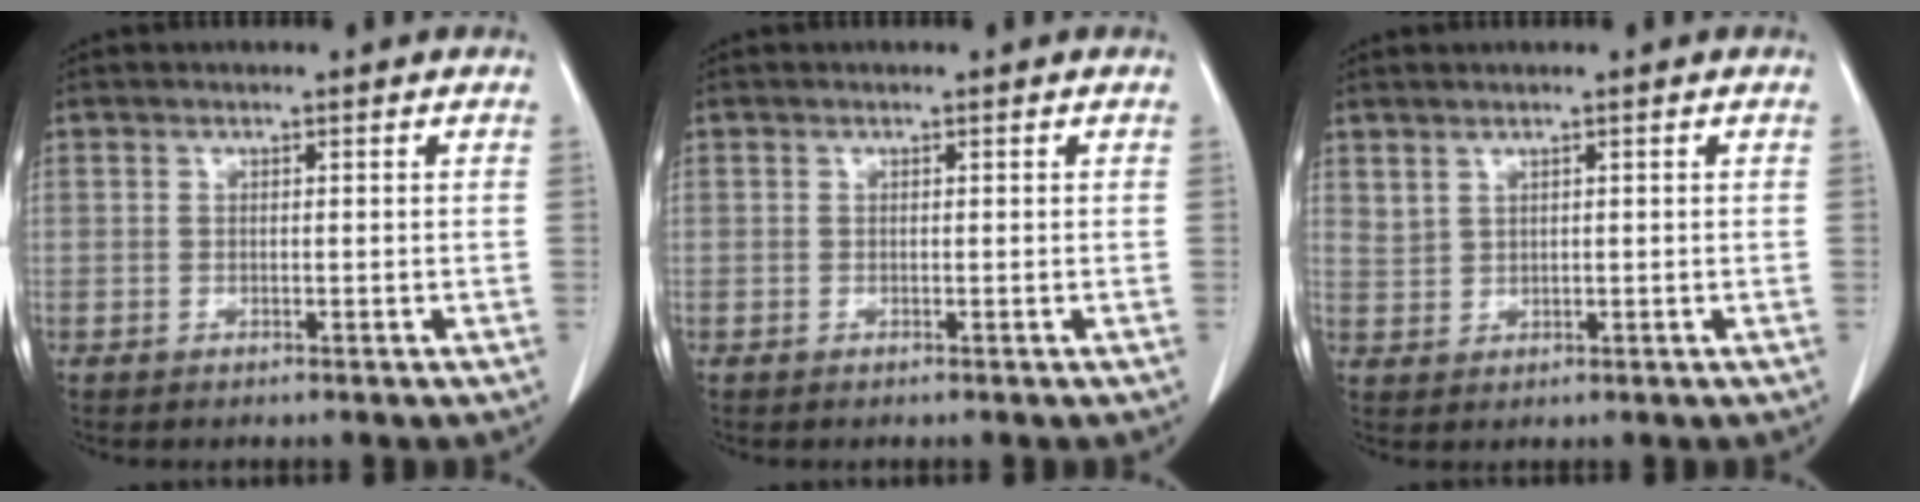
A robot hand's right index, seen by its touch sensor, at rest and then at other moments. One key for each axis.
{"total": 0.0}
{"total": 1.7, "fx": 1.4, "fy": 0.7, "fz": 0.5, "tx": -0.006, "ty": -0.002, "tz": 0.032}